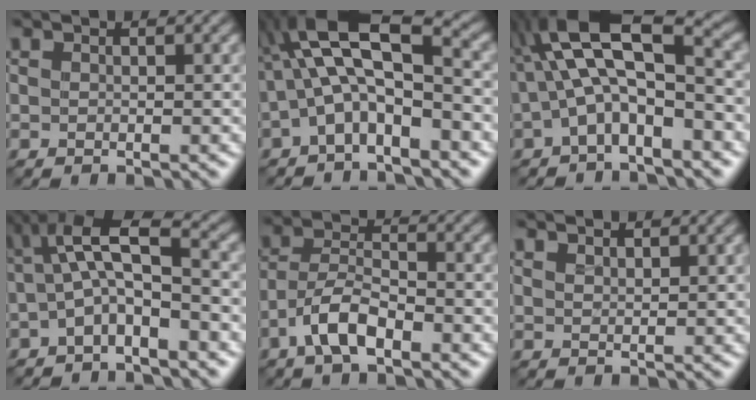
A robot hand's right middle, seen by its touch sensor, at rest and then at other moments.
{"total": 8.7, "force": [-0.4, 3.2, 8.1], "torque": [-0.147, 0.031, -0.029]}
{"total": 9.1, "force": [0.4, 3.4, 8.4], "torque": [-0.150, 0.031, -0.010]}
{"total": 5.0, "force": [-0.4, 1.6, 4.8], "torque": [-0.086, 0.016, -0.016]}
{"total": 4.4, "force": [-2.5, 1.7, 3.2], "torque": [-0.060, 0.009, -0.054]}
{"total": 2.0, "force": [1.8, 0.5, 0.7], "torque": [-0.004, 0.002, 0.025]}